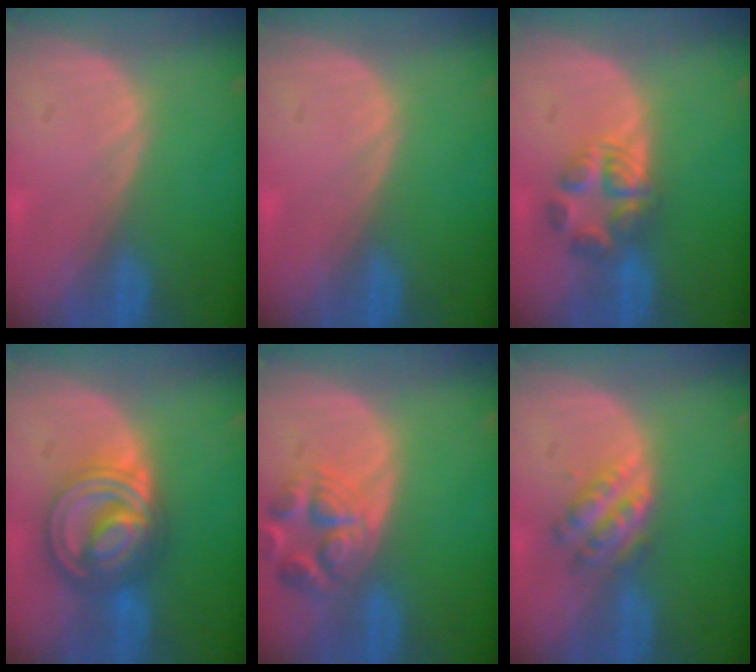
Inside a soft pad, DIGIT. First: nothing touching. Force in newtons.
{"total": 0.0}
{"total": 5.6, "press": 5.5, "slide": 1.1}
{"total": 9.2, "press": 9.2, "slide": 0.6}
{"total": 6.9, "press": 6.3, "slide": 2.8}
{"total": 5.1, "press": 4.8, "slide": 1.8}